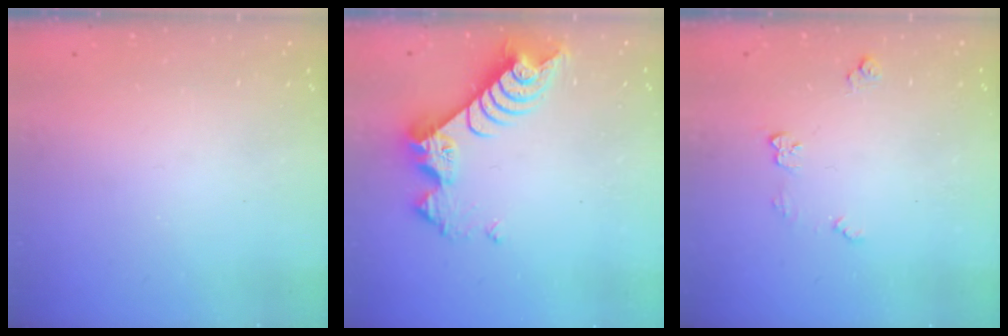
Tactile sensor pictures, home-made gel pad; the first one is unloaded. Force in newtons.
{"total": 9.3, "press": 9.3, "slide": 1.0}
{"total": 5.9, "press": 5.8, "slide": 0.6}